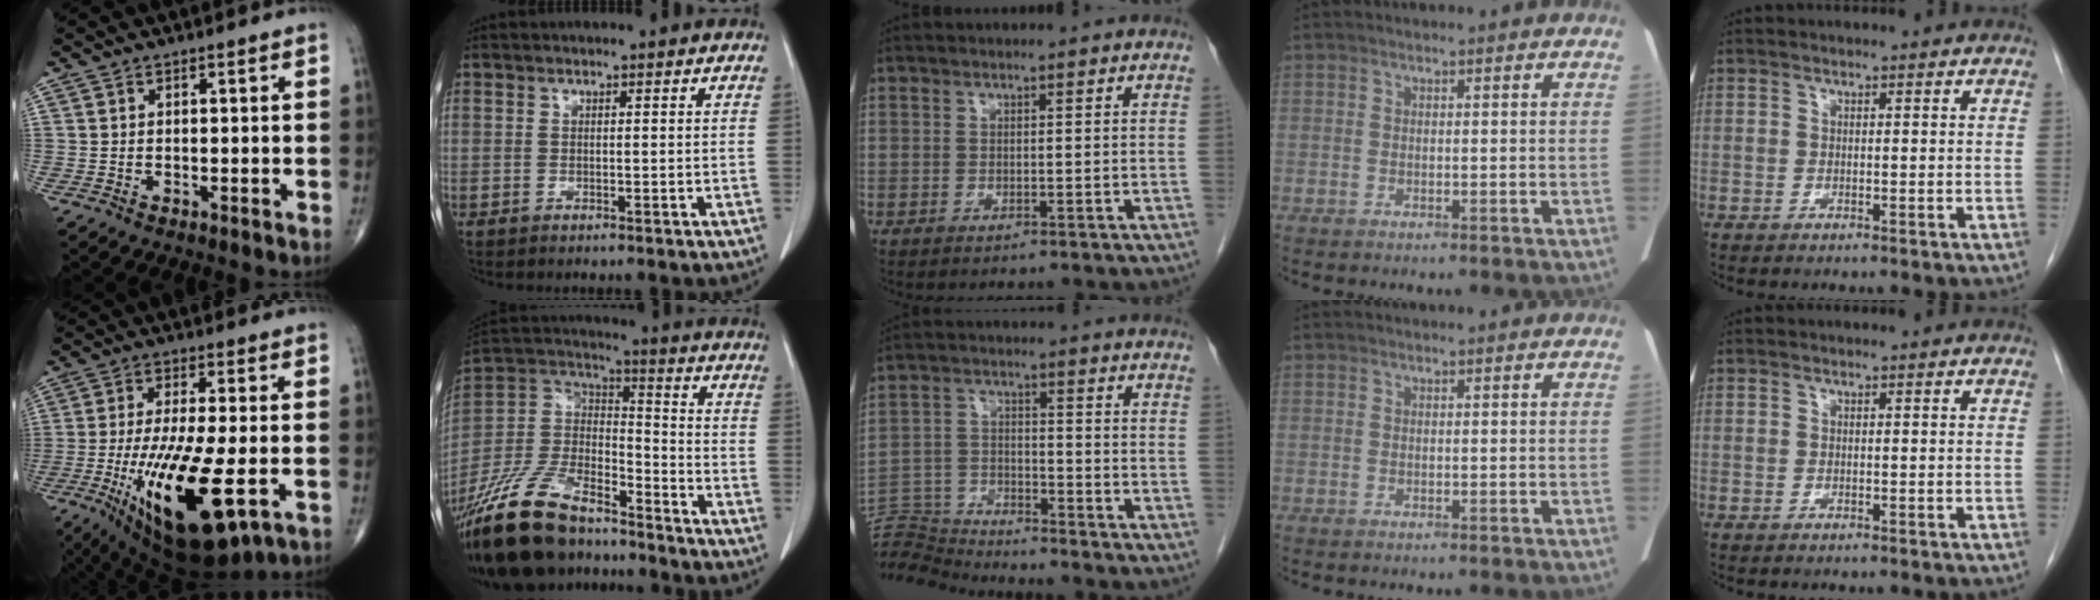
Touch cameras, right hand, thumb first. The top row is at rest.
{"thumb": {"total": 20.4, "force": [-6.1, 6.4, 18.4], "torque": [-0.355, -0.025, -0.085]}, "index": {"total": 20.7, "force": [-16.7, 7.1, 9.8], "torque": [-0.228, 0.000, -0.311]}, "middle": {"total": 8.7, "force": [-8.5, -1.3, -0.7], "torque": [0.008, 0.006, -0.161]}}